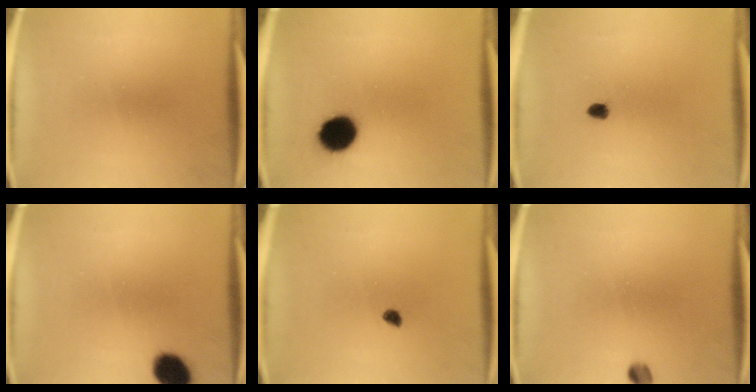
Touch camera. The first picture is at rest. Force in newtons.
{"total": 9.7}
{"total": 1.5}
{"total": 7.4}
{"total": 1.3}
{"total": 2.0}